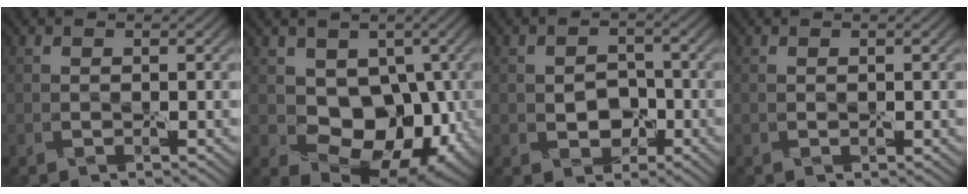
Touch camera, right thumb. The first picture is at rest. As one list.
[{"total": 9.2, "force": [0.0, 7.2, 5.8], "torque": [-0.057, -0.018, 0.000]}, {"total": 1.6, "force": [-0.6, 1.4, 0.4], "torque": [0.000, 0.004, -0.017]}, {"total": 0.0}]